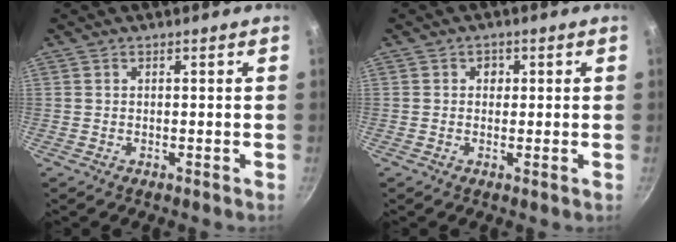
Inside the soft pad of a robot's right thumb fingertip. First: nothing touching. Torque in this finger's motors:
{"motor_torque": [-0.39, 0.38, 0.20, -0.05, -0.01]}